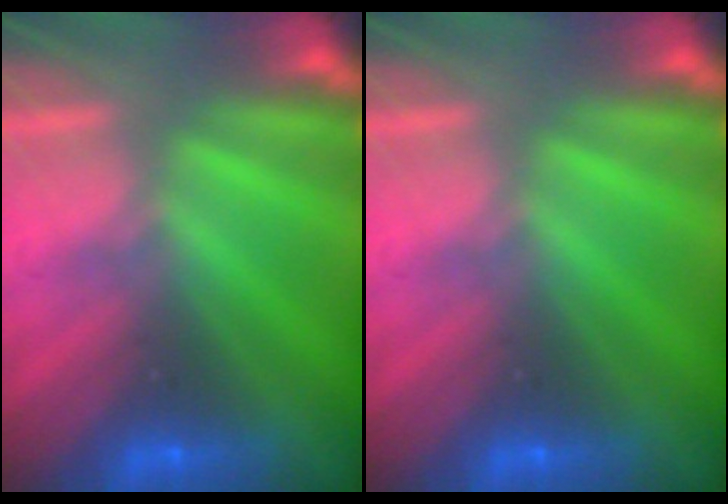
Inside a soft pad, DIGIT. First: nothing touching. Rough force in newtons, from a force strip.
{"total": 0.0}